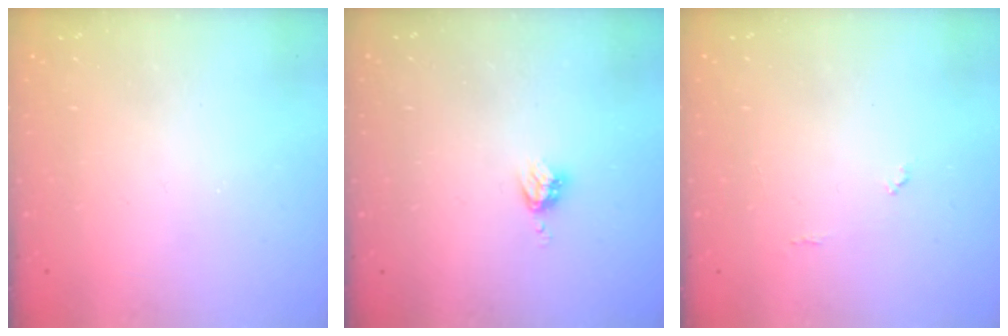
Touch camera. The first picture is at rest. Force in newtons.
{"total": 3.2, "press": 3.2, "slide": 0.3}
{"total": 4.9, "press": 4.9, "slide": 0.4}